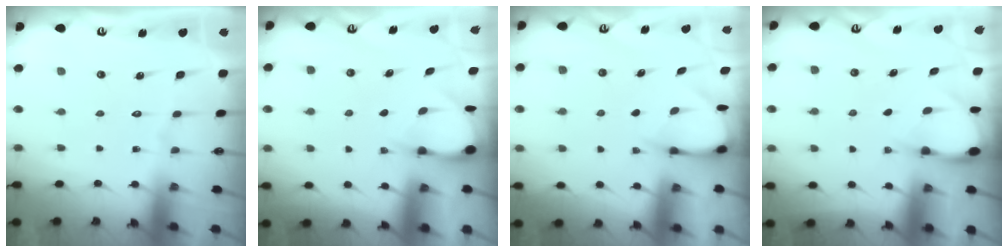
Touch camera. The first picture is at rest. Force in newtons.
{"total": 3.5, "press": 3.4, "slide": 0.4}
{"total": 3.7, "press": 3.7, "slide": 0.3}
{"total": 3.2, "press": 3.2, "slide": 0.3}